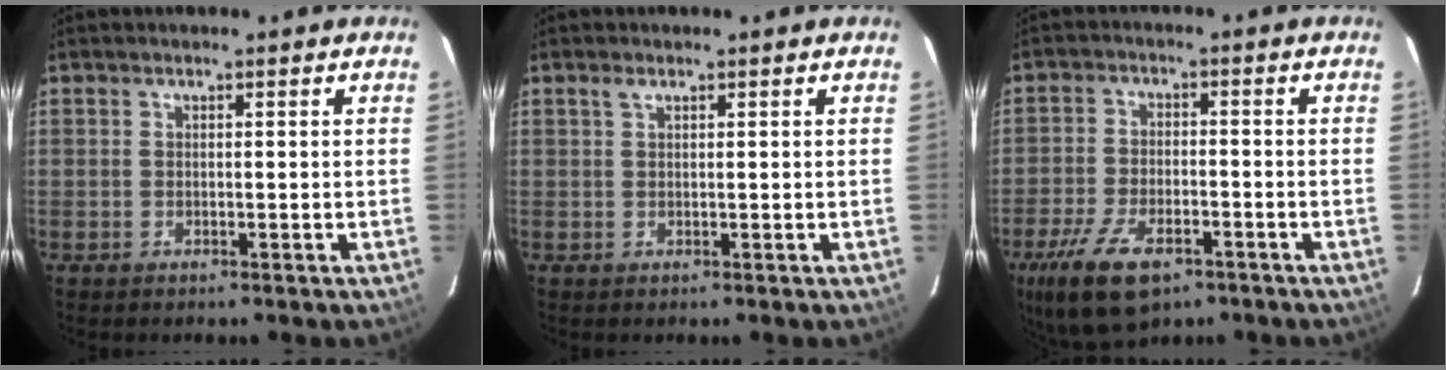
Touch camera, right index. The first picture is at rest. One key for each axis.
{"total": 0.8, "fx": 0.5, "fy": 0.3, "fz": 0.5, "tx": -0.010, "ty": 0.003, "tz": 0.009}
{"total": 13.1, "fx": -8.0, "fy": 5.9, "fz": 8.5, "tx": -0.194, "ty": -0.027, "tz": -0.141}